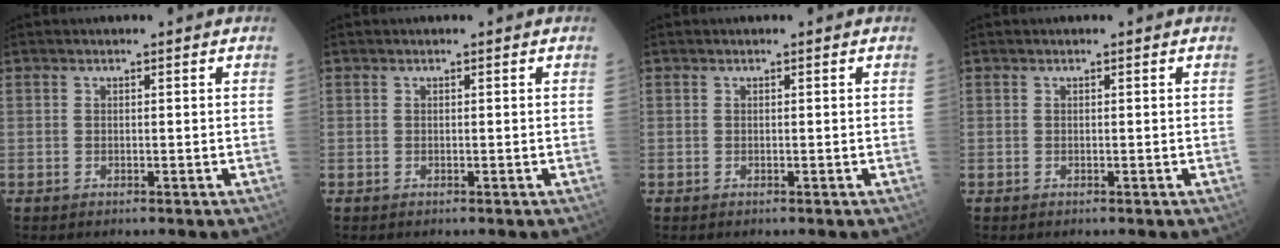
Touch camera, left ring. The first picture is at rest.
{"total": 0.0}
{"total": 0.0}
{"total": 0.0}